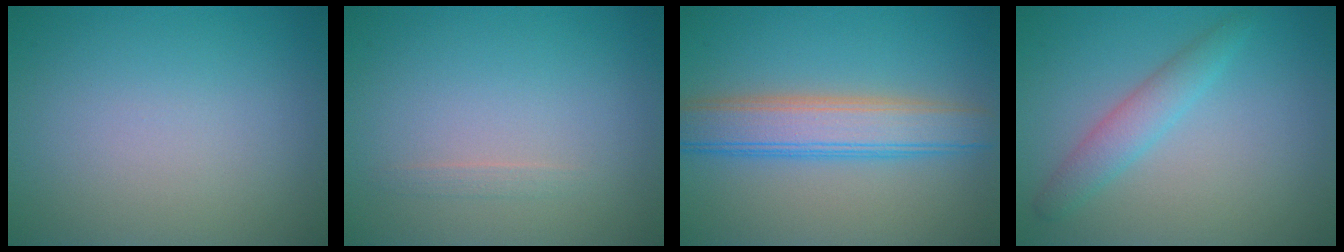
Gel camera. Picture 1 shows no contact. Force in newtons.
{"total": 0.6, "press": 0.6, "slide": 0.0}
{"total": 5.7, "press": 5.7, "slide": 0.3}
{"total": 2.5, "press": 2.5, "slide": 0.1}